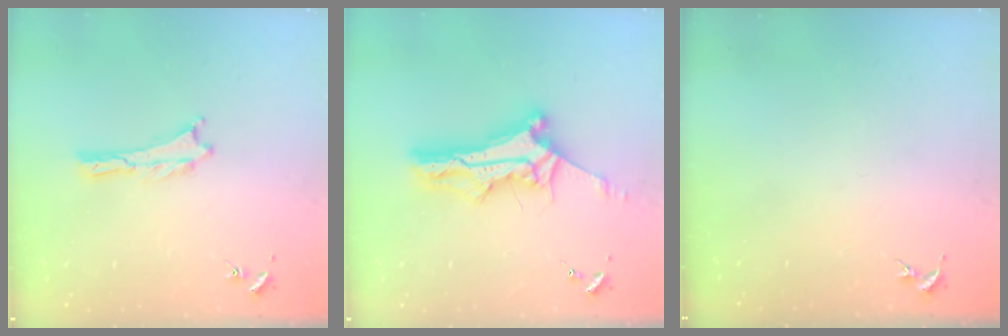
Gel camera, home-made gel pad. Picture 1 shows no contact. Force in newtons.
{"total": 10.8, "press": 10.7, "slide": 0.8}
{"total": 0.0}